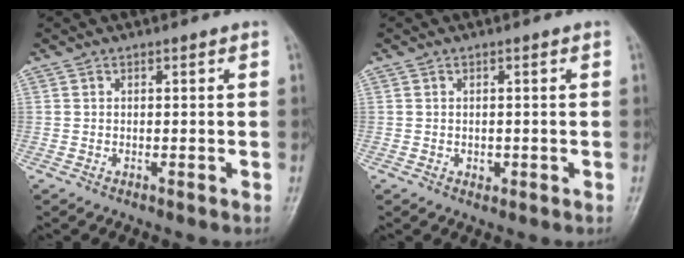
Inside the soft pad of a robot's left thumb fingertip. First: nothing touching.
{"total": 1.3, "force": [-0.3, 1.0, 0.7], "torque": [-0.006, 0.001, -0.002]}